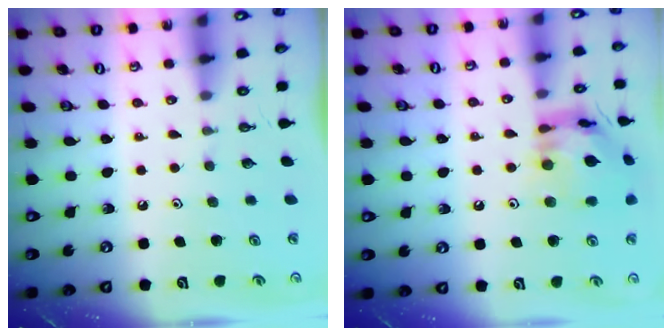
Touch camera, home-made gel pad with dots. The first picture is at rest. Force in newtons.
{"total": 14.9, "press": 14.8, "slide": 1.5}